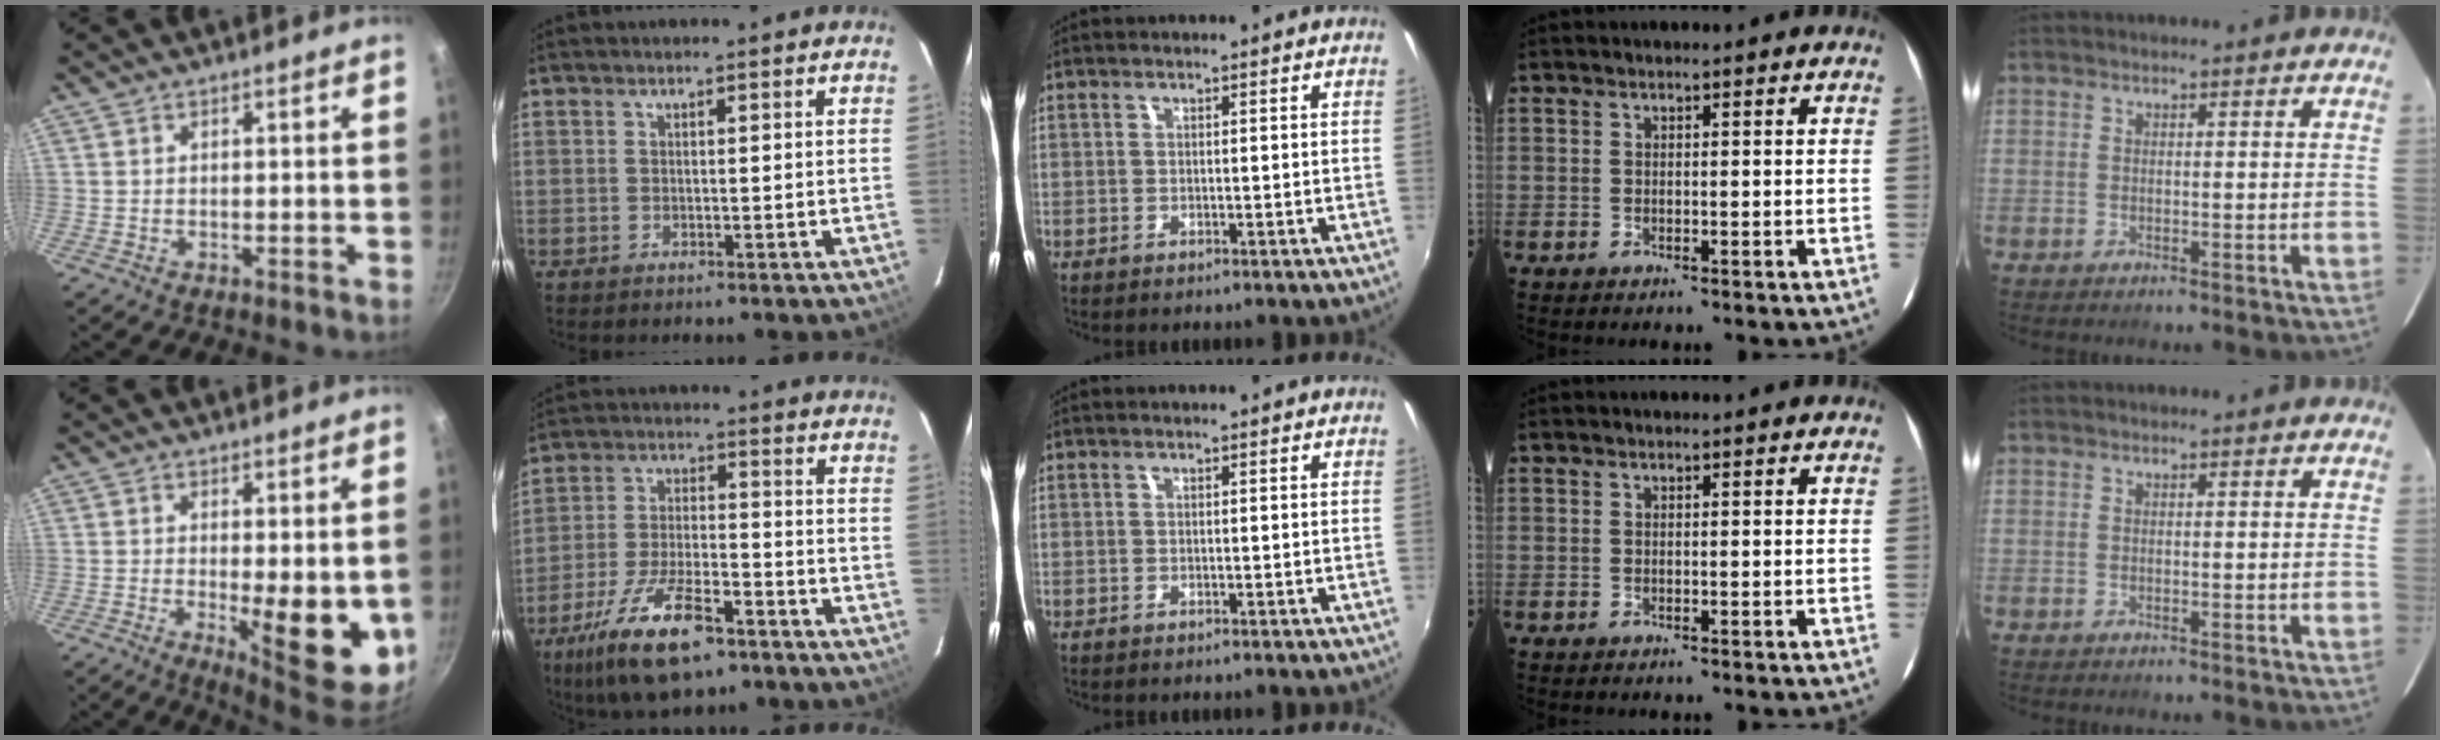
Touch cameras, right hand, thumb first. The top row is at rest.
{"thumb": {"total": 12.5, "force": [-1.8, 4.3, 11.6], "torque": [-0.130, -0.011, -0.010]}, "index": {"total": 15.4, "force": [-10.0, 5.4, 10.5], "torque": [-0.217, -0.025, -0.176]}}